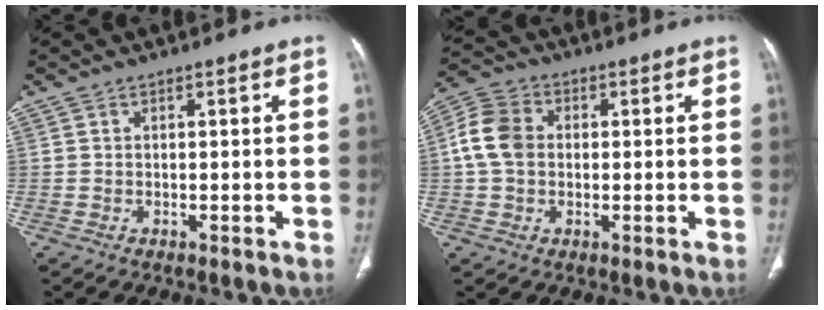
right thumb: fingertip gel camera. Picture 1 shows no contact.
{"total": 7.9, "force": [0.3, 6.2, 4.8], "torque": [-0.092, 0.018, -0.003]}